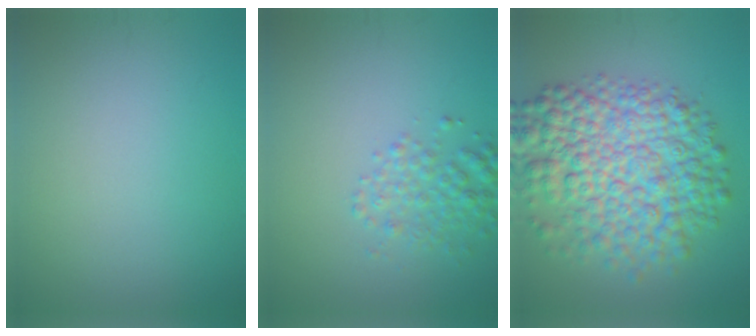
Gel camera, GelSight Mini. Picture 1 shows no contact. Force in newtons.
{"total": 2.6, "press": 2.6, "slide": 0.1}
{"total": 10.2, "press": 10.2, "slide": 0.2}